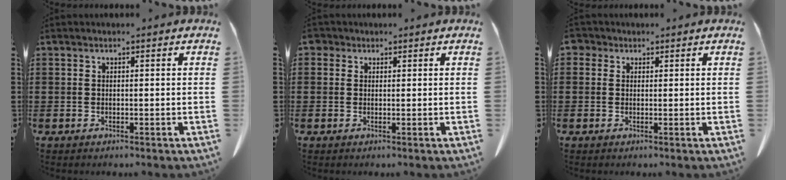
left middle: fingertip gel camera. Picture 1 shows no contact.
{"total": 1.0, "force": [0.4, 0.8, 0.3], "torque": [-0.009, 0.005, 0.008]}
{"total": 1.1, "force": [0.5, 1.0, 0.2], "torque": [-0.010, 0.006, 0.009]}